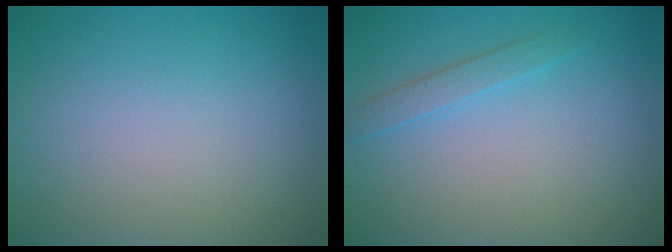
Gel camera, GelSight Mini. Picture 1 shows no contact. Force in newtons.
{"total": 1.4, "press": 1.4, "slide": 0.0}